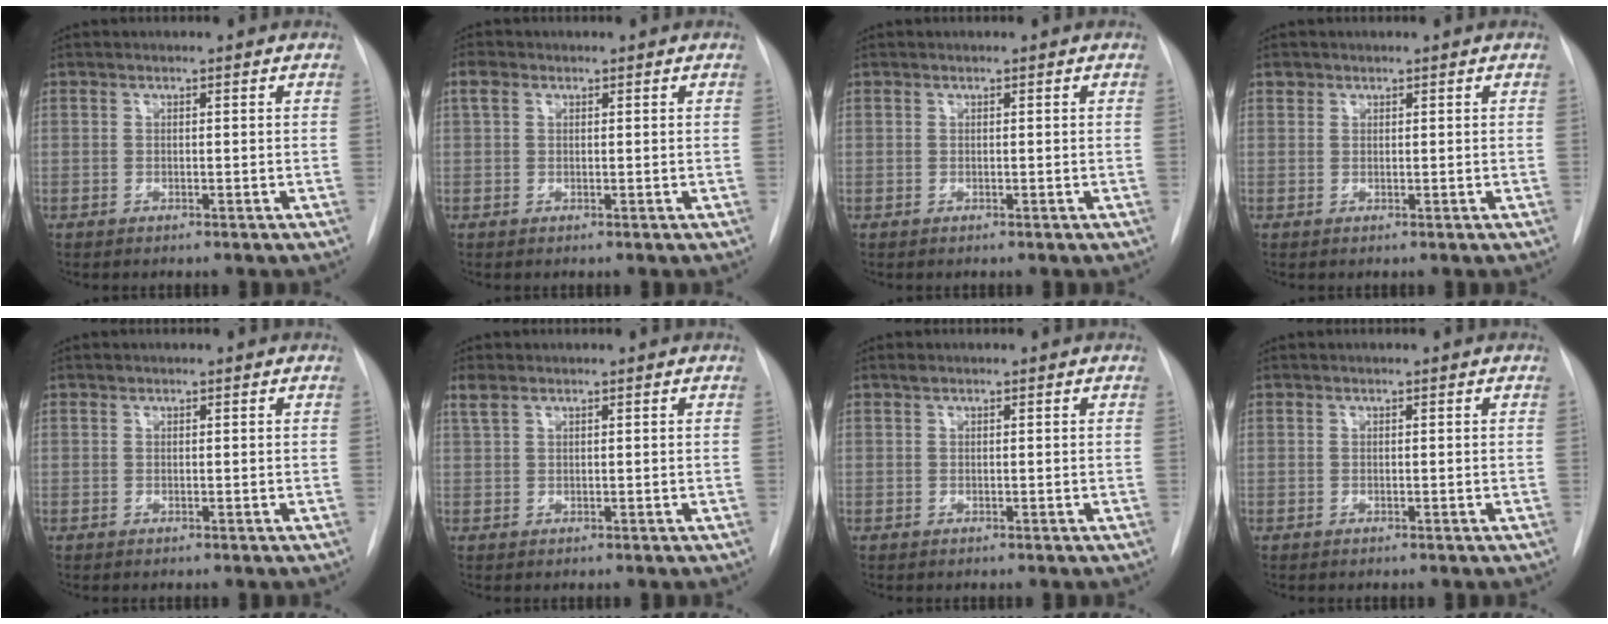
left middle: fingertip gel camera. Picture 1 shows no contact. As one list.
[{"total": 1.8, "force": [0.9, 1.2, 1.0], "torque": [-0.027, 0.018, 0.018]}, {"total": 0.0}, {"total": 0.9, "force": [0.6, 0.6, 0.0], "torque": [0.005, 0.006, 0.007]}, {"total": 0.0}, {"total": 1.8, "force": [1.3, 0.7, 1.0], "torque": [-0.032, 0.018, 0.031]}, {"total": 0.5, "force": [0.4, 0.2, 0.2], "torque": [-0.005, 0.008, 0.007]}, {"total": 0.0}]